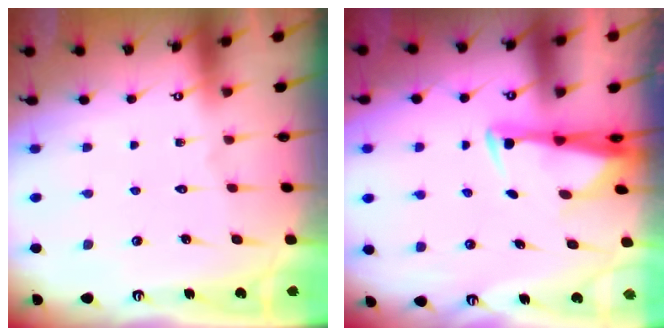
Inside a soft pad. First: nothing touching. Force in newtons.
{"total": 2.9, "press": 2.7, "slide": 0.9}